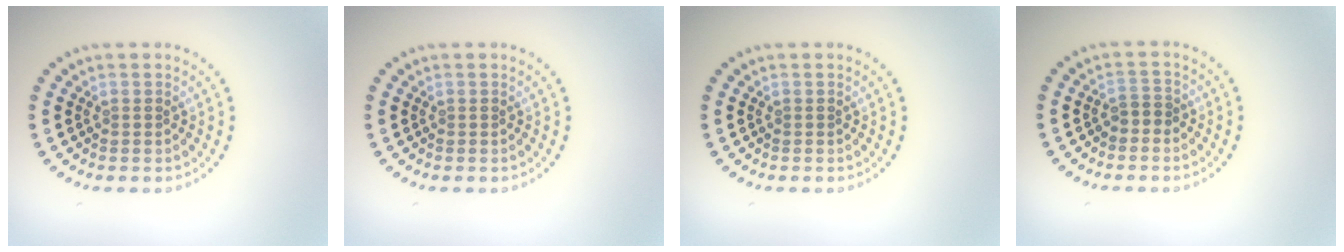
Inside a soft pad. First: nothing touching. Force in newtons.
{"total": 0.0}
{"total": 0.0}
{"total": 1.2, "press": 1.0, "slide": 0.6}